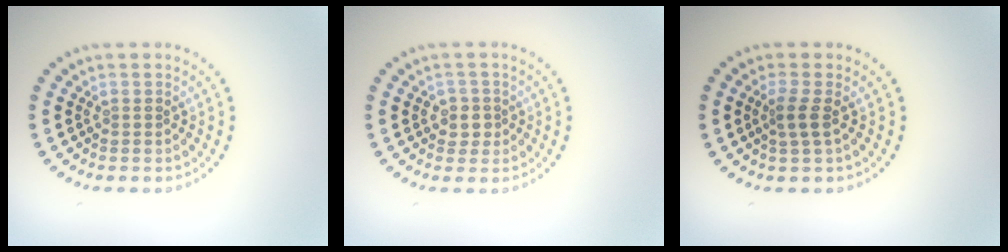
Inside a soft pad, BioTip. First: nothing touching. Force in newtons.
{"total": 1.6, "press": 1.4, "slide": 0.8}
{"total": 1.7, "press": 1.3, "slide": 1.1}